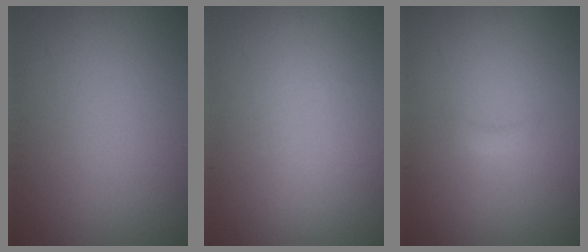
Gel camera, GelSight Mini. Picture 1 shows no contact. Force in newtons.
{"total": 0.0}
{"total": 0.7, "press": 0.7, "slide": 0.1}